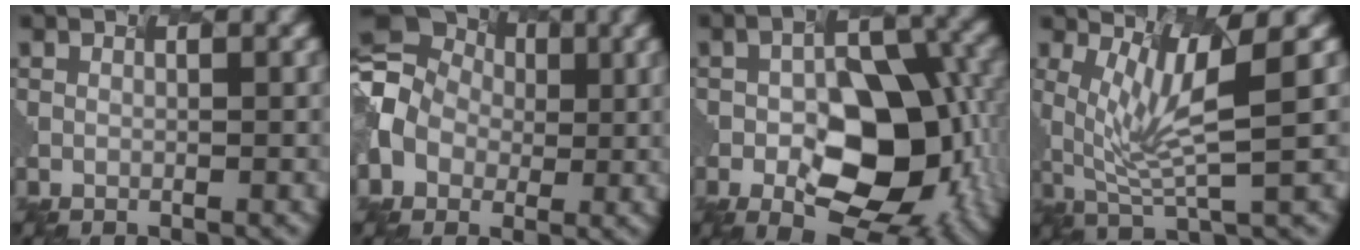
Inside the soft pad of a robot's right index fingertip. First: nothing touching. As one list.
[{"total": 10.8, "force": [-0.7, 9.6, 4.7], "torque": [-0.117, 0.021, -0.050]}, {"total": 11.0, "force": [-3.4, 6.3, 8.4], "torque": [-0.130, -0.007, -0.044]}, {"total": 5.1, "force": [0.9, 0.6, 5.0], "torque": [-0.109, -0.008, 0.031]}]